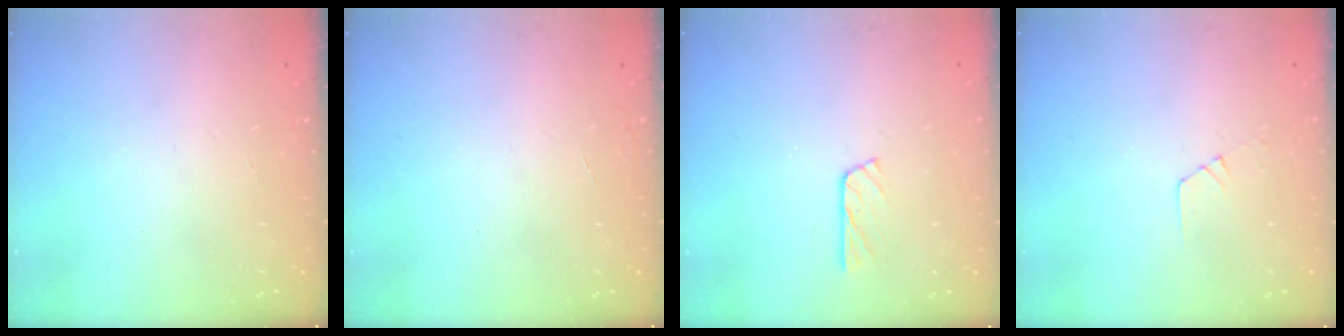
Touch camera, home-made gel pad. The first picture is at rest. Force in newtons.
{"total": 0.0}
{"total": 3.9, "press": 3.9, "slide": 0.4}
{"total": 4.9, "press": 4.9, "slide": 0.5}